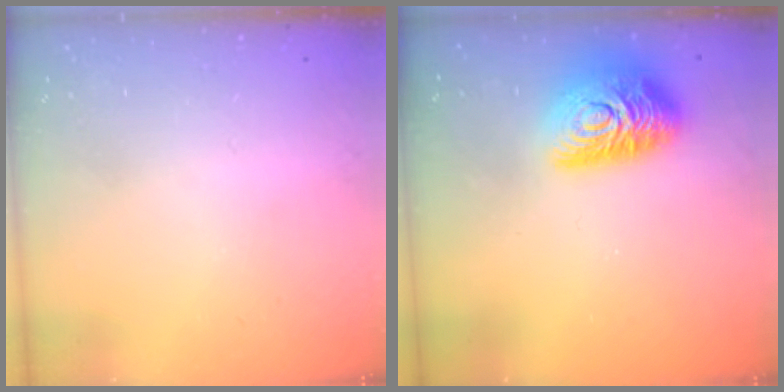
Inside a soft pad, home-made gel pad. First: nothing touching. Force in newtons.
{"total": 15.8, "press": 15.7, "slide": 0.9}